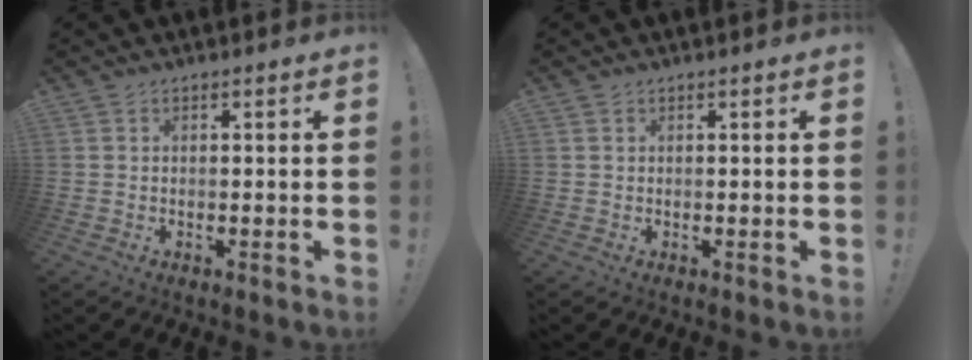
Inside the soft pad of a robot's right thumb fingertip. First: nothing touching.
{"total": 0.0}